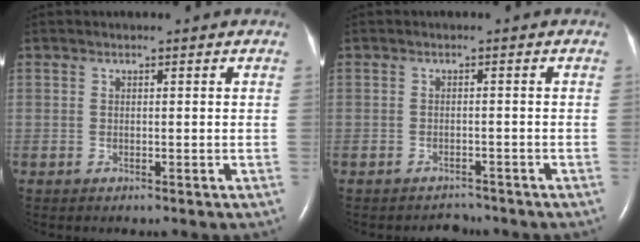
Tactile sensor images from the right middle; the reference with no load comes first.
{"total": 2.0, "force": [-1.8, 0.6, -0.4], "torque": [-0.001, -0.003, -0.025]}